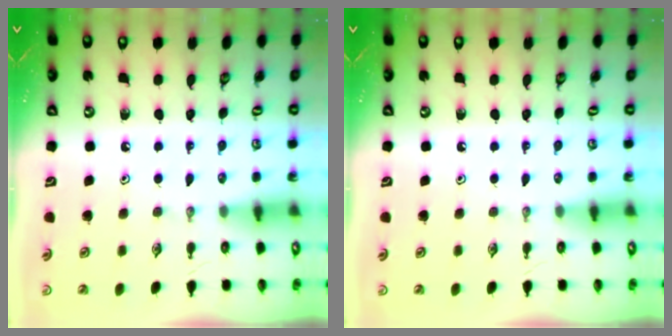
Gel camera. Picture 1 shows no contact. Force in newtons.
{"total": 0.0}